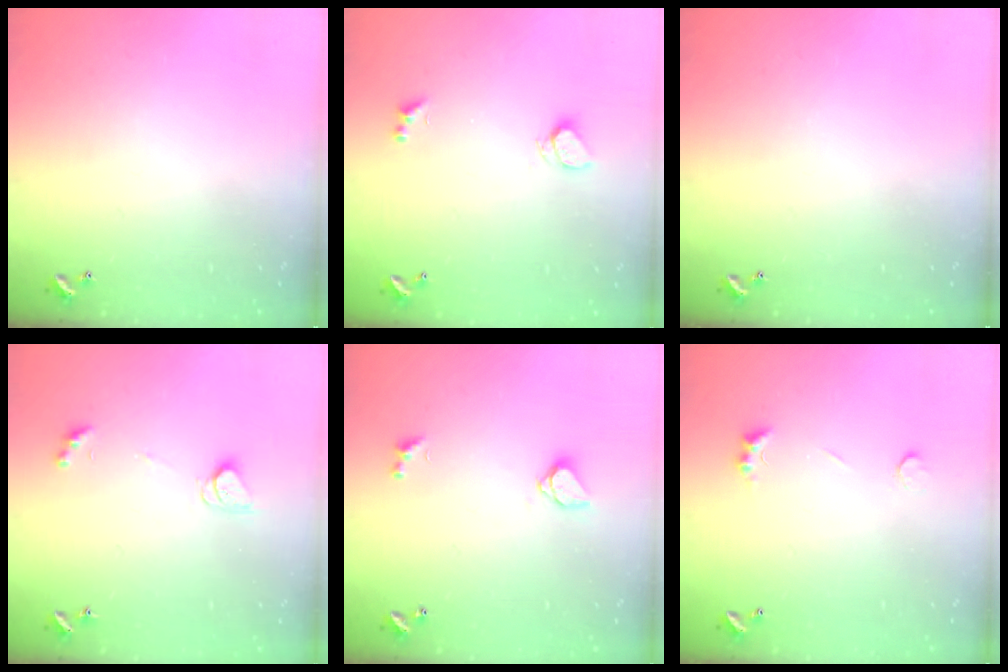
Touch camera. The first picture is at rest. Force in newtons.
{"total": 1.9, "press": 1.8, "slide": 0.7}
{"total": 0.0}
{"total": 2.5, "press": 2.5, "slide": 0.4}
{"total": 1.5, "press": 1.4, "slide": 0.4}
{"total": 1.8, "press": 1.7, "slide": 0.4}